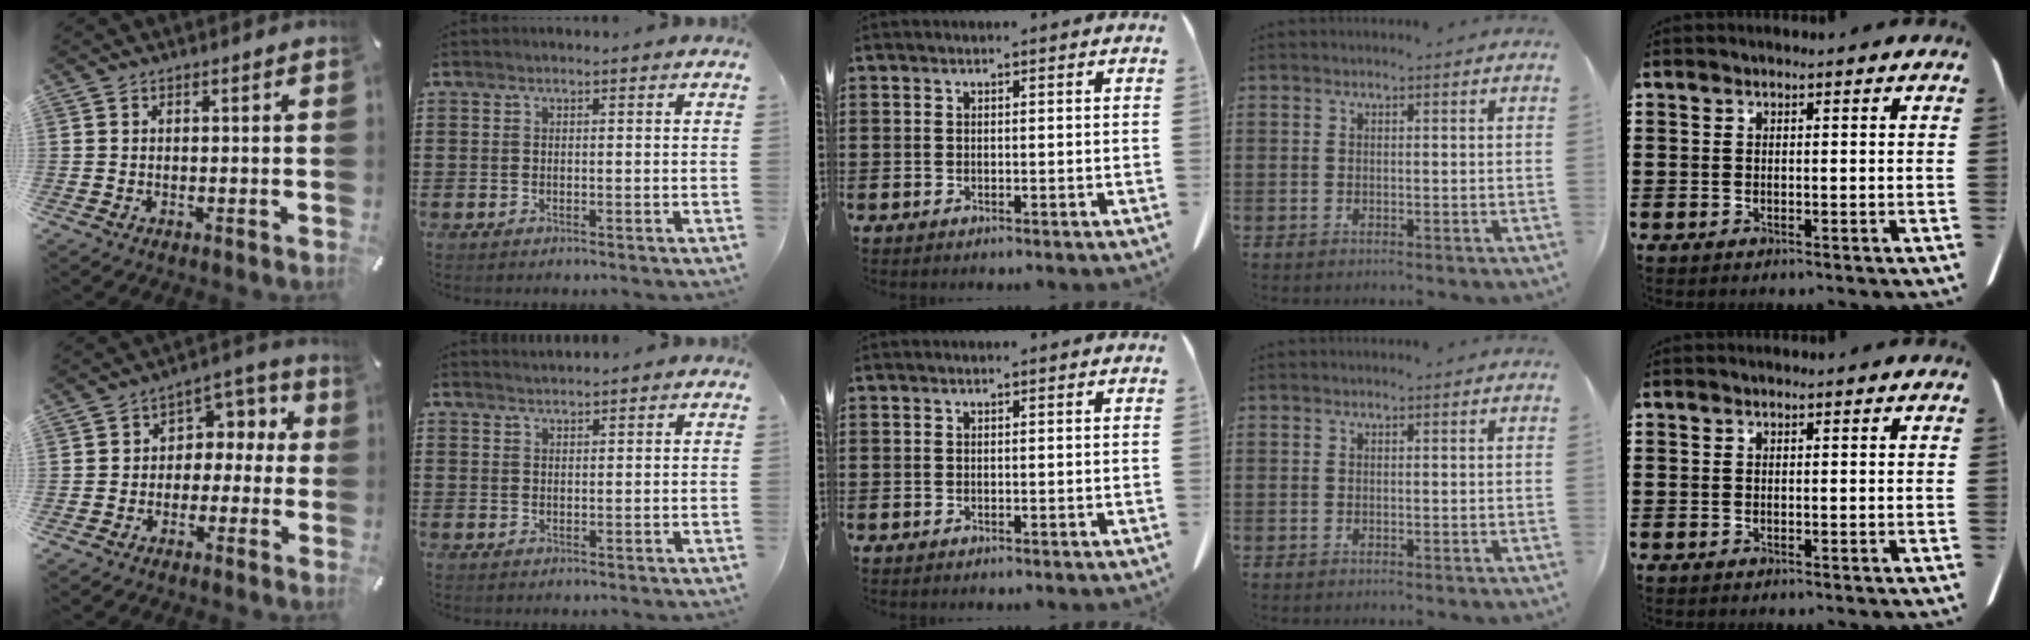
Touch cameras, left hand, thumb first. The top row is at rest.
{"thumb": {"total": 6.5, "force": [-0.9, 6.1, 2.2], "torque": [-0.027, 0.011, -0.022]}, "index": {"total": 1.2, "force": [1.1, 0.3, -0.1], "torque": [0.000, 0.002, 0.023]}}